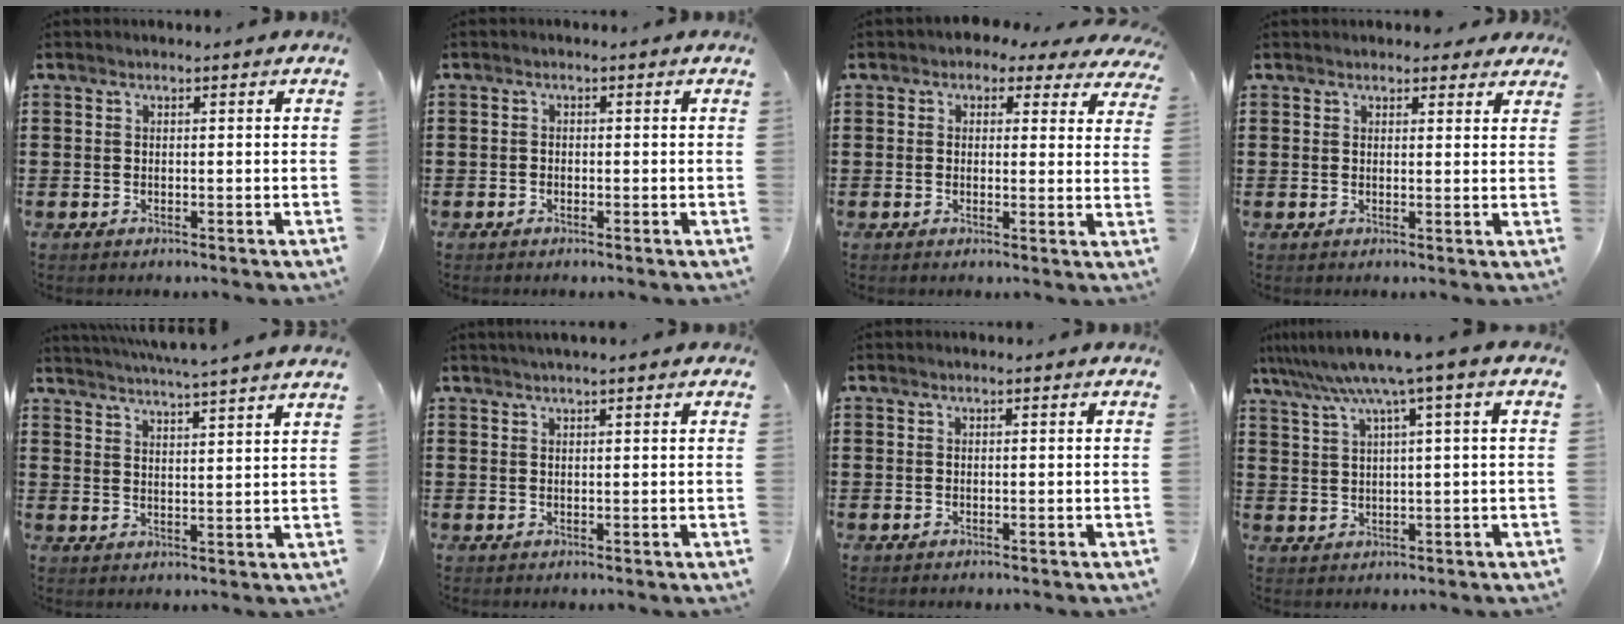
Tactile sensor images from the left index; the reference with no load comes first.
{"total": 0.8, "force": [-0.6, 0.5, 0.1], "torque": [-0.005, 0.001, -0.013]}
{"total": 2.2, "force": [1.4, 1.6, 0.7], "torque": [-0.018, -0.001, 0.020]}
{"total": 2.1, "force": [1.9, 0.8, 0.4], "torque": [-0.005, 0.001, 0.033]}
{"total": 4.2, "force": [4.0, -1.0, 0.6], "torque": [-0.029, -0.025, 0.067]}
{"total": 1.2, "force": [1.1, 0.1, 0.6], "torque": [-0.014, 0.002, 0.019]}
{"total": 0.0}
{"total": 5.8, "force": [2.9, -0.5, 5.0], "torque": [-0.108, -0.019, 0.044]}